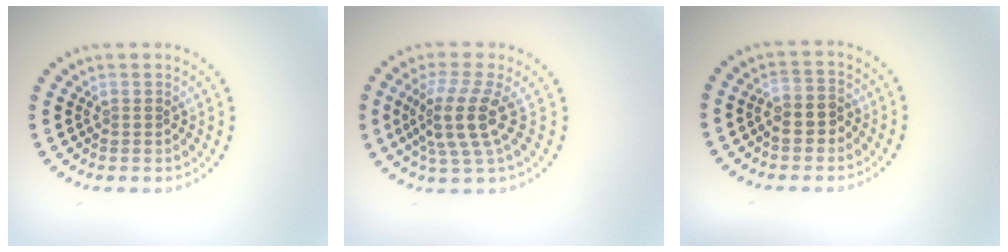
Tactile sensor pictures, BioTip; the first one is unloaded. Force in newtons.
{"total": 4.4, "press": 3.3, "slide": 2.9}
{"total": 2.4, "press": 2.3, "slide": 0.7}